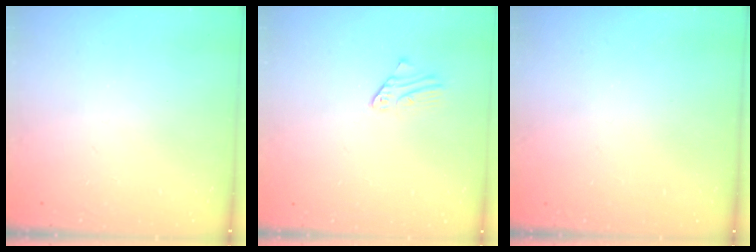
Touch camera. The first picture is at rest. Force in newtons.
{"total": 2.4, "press": 2.4, "slide": 0.2}
{"total": 0.6, "press": 0.6, "slide": 0.0}